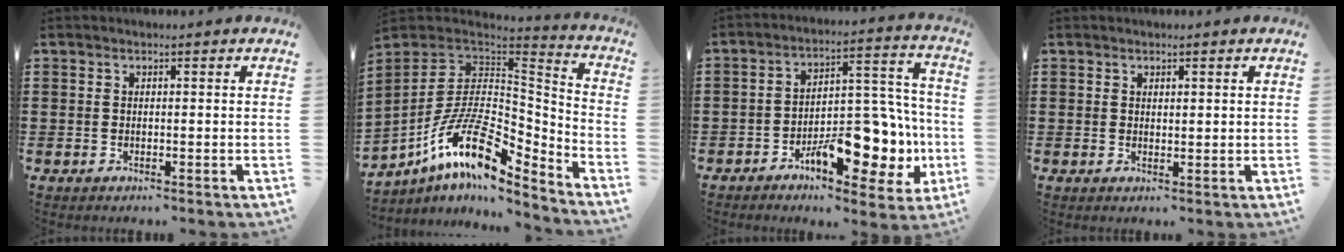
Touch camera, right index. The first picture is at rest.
{"total": 15.1, "force": [-7.7, 6.3, 11.3], "torque": [-0.230, 0.001, -0.149]}
{"total": 13.0, "force": [-5.5, 6.6, 9.7], "torque": [-0.122, 0.008, -0.092]}
{"total": 0.9, "force": [0.6, 0.4, 0.3], "torque": [-0.007, 0.003, 0.012]}